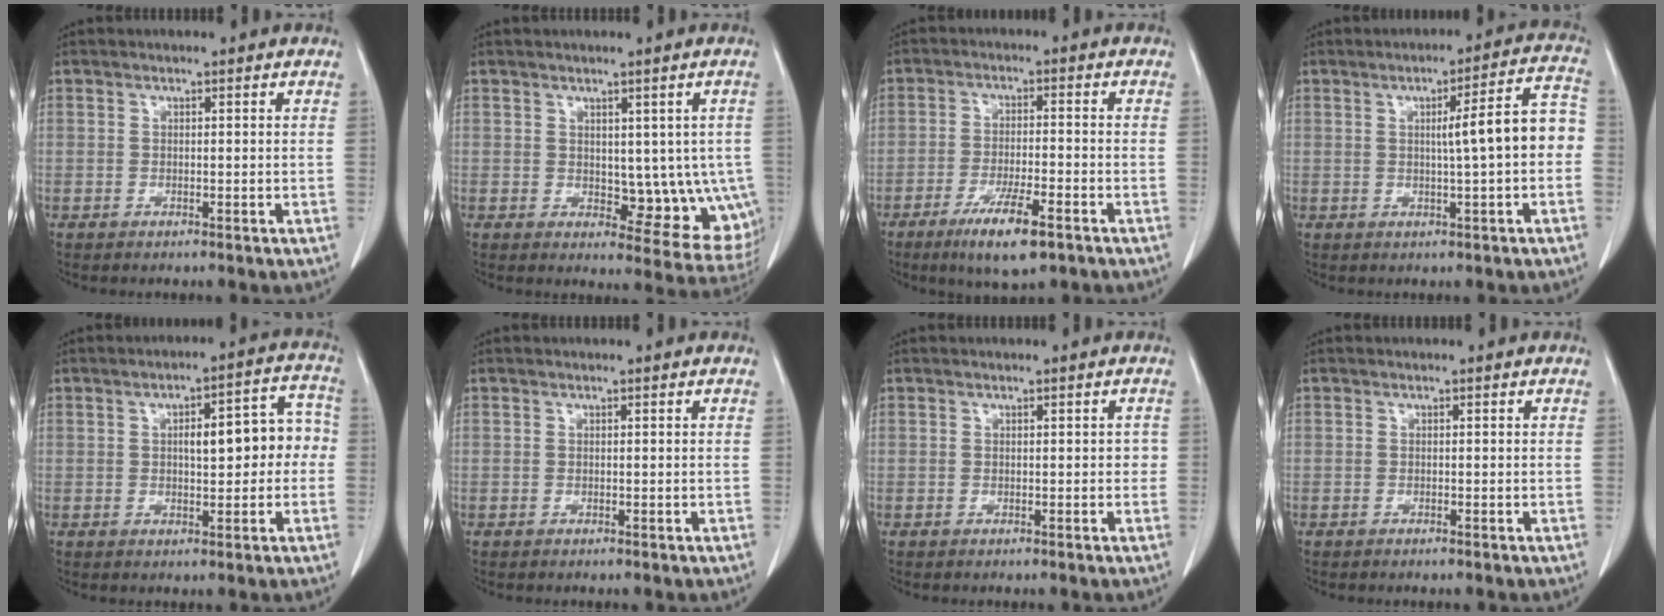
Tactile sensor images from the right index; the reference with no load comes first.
{"total": 9.4, "force": [-0.1, 5.3, 7.7], "torque": [-0.067, 0.001, 0.012]}
{"total": 8.5, "force": [-5.1, 1.1, 6.8], "torque": [-0.122, -0.017, -0.083]}
{"total": 8.4, "force": [-0.2, 0.3, 8.4], "torque": [-0.109, 0.026, -0.006]}
{"total": 8.5, "force": [0.2, 3.1, 7.9], "torque": [-0.101, 0.040, 0.007]}
{"total": 0.0}
{"total": 0.9, "force": [0.0, 0.7, 0.6], "torque": [-0.001, 0.010, 0.001]}
{"total": 0.0}